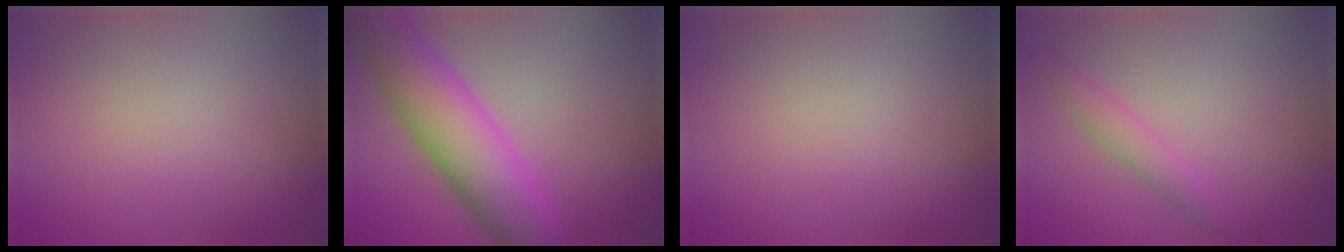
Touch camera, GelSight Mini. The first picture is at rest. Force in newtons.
{"total": 9.6, "press": 9.5, "slide": 0.4}
{"total": 0.0}
{"total": 1.9, "press": 1.9, "slide": 0.1}